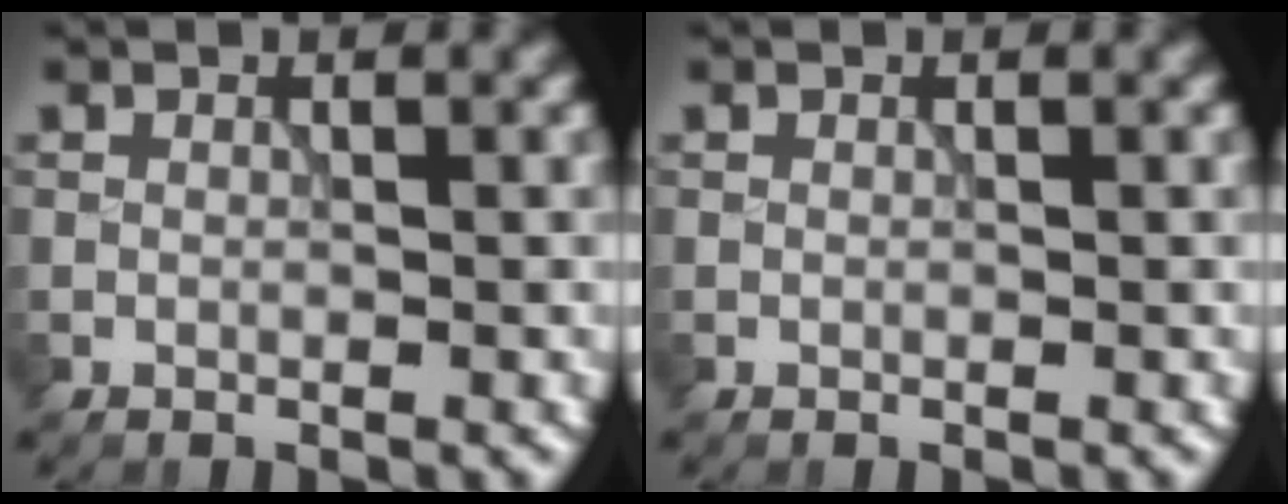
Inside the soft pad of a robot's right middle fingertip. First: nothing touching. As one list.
[{"total": 0.0}]